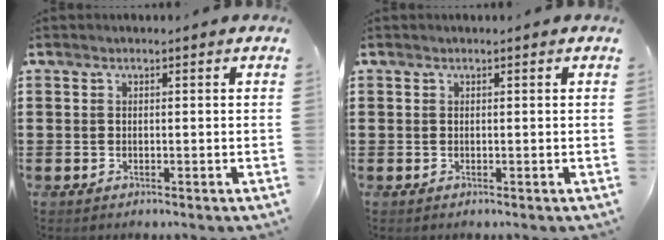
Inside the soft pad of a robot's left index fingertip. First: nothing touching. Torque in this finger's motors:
{"motor_torque": [0.01, 0.01, 0.00, -0.01]}